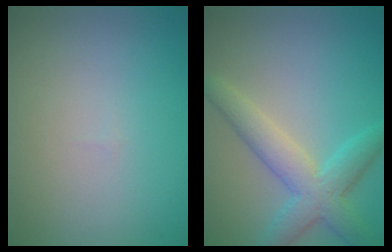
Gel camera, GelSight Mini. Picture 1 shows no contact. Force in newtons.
{"total": 4.4, "press": 4.4, "slide": 0.0}